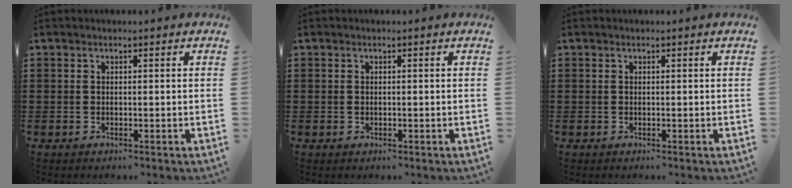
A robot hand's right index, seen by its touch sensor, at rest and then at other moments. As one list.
[{"total": 0.0}, {"total": 0.0}]